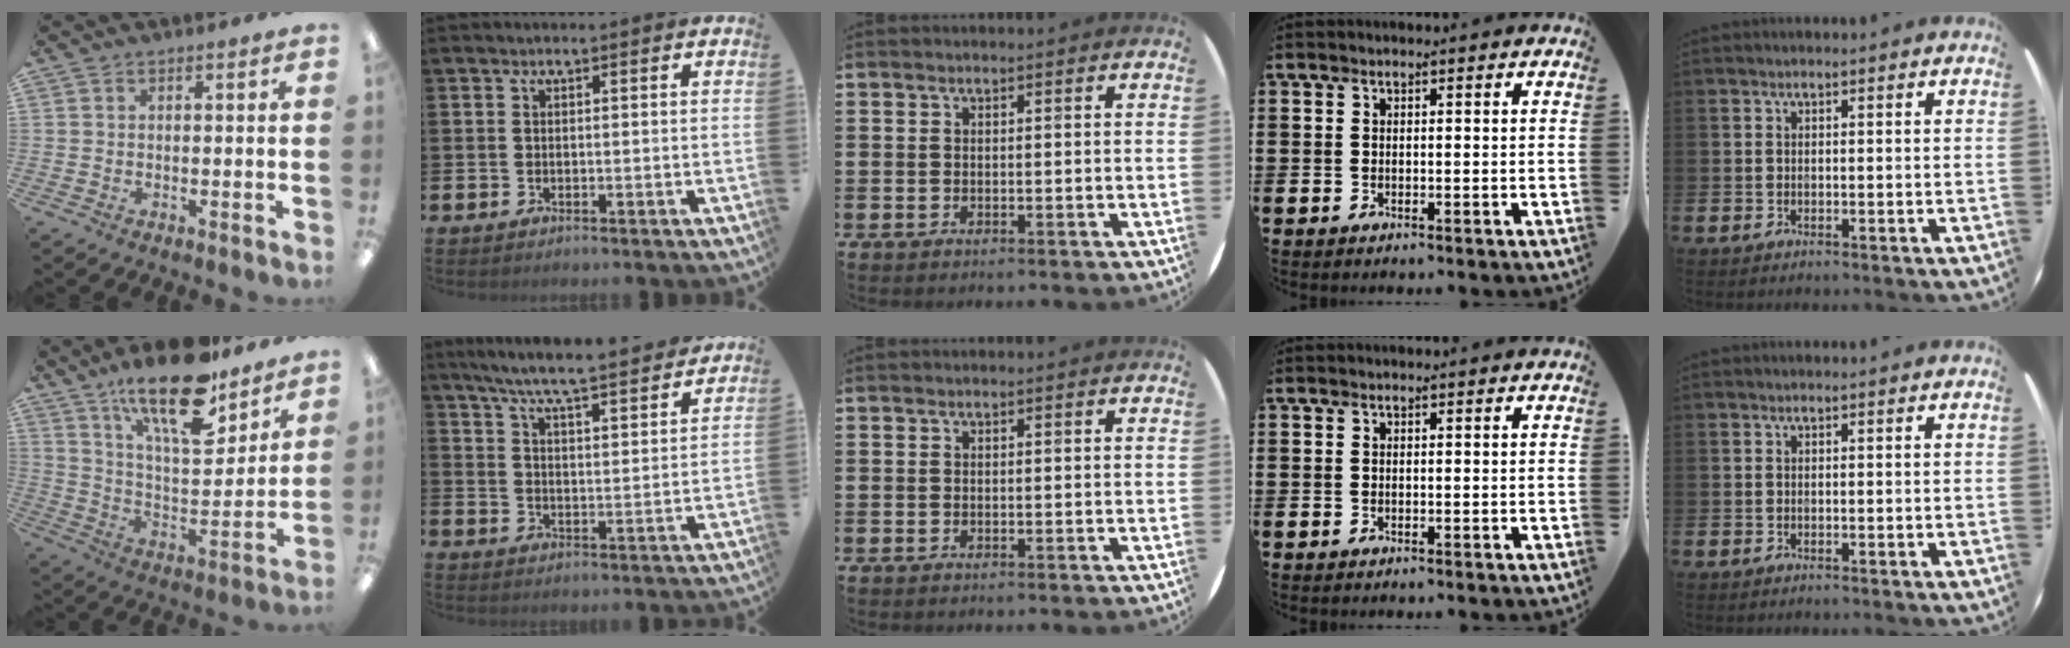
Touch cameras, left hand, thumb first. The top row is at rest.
{"thumb": {"total": 20.2, "force": [13.9, 7.4, 12.6], "torque": [-0.208, -0.083, 0.234]}, "index": {"total": 7.4, "force": [7.0, 0.0, 2.4], "torque": [-0.070, -0.049, 0.122]}}